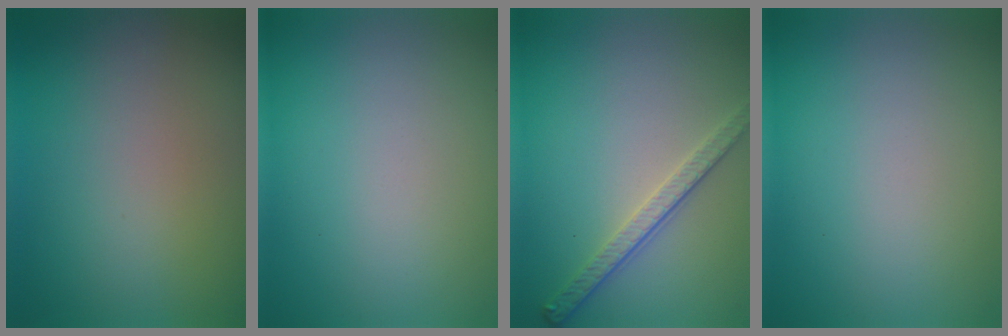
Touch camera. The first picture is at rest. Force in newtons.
{"total": 0.0}
{"total": 2.8, "press": 2.5, "slide": 1.2}
{"total": 0.0}